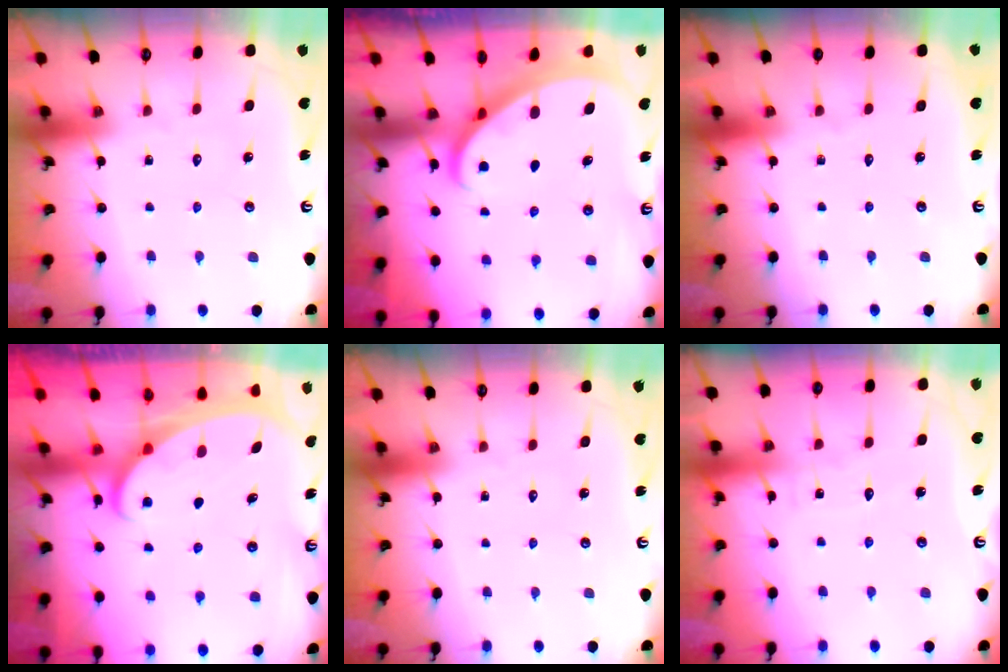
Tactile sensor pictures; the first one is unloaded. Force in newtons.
{"total": 2.3, "press": 2.3, "slide": 0.1}
{"total": 0.0}
{"total": 2.1, "press": 2.1, "slide": 0.3}
{"total": 0.0}
{"total": 2.9, "press": 2.8, "slide": 0.4}